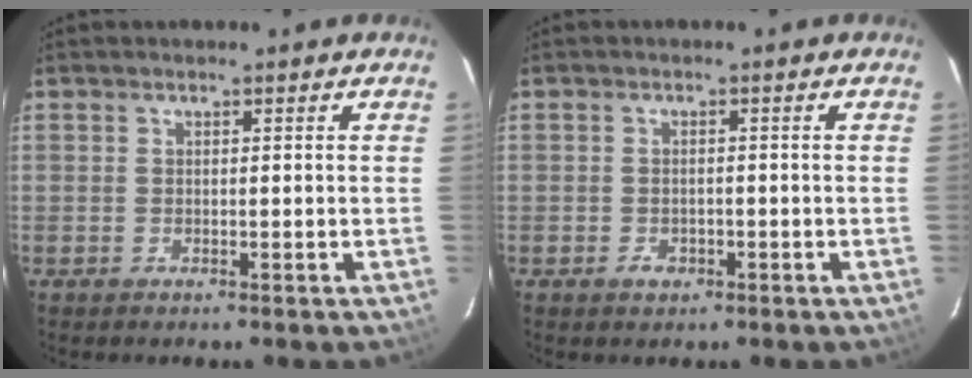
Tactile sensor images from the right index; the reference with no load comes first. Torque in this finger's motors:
{"motor_torque": [0.04, 0.01, 0.05, 0.01]}